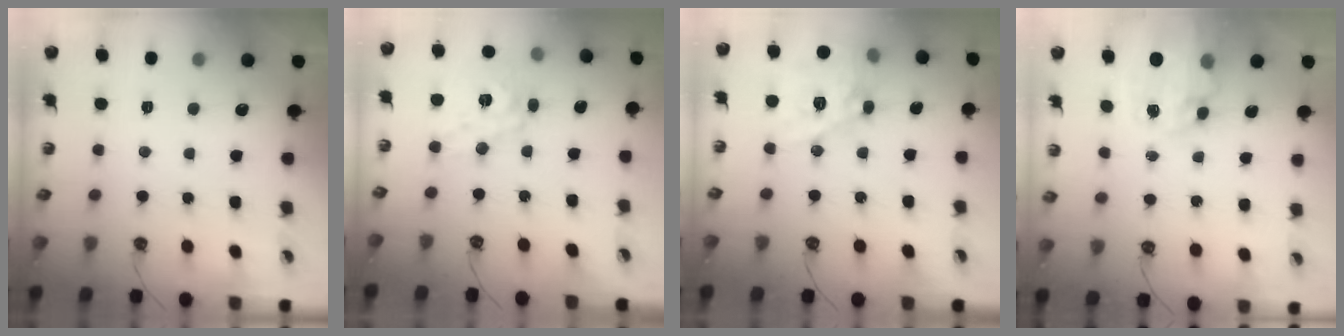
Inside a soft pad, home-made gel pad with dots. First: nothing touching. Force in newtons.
{"total": 13.9, "press": 13.9, "slide": 1.4}
{"total": 17.9, "press": 17.7, "slide": 2.2}
{"total": 11.7, "press": 11.7, "slide": 1.1}